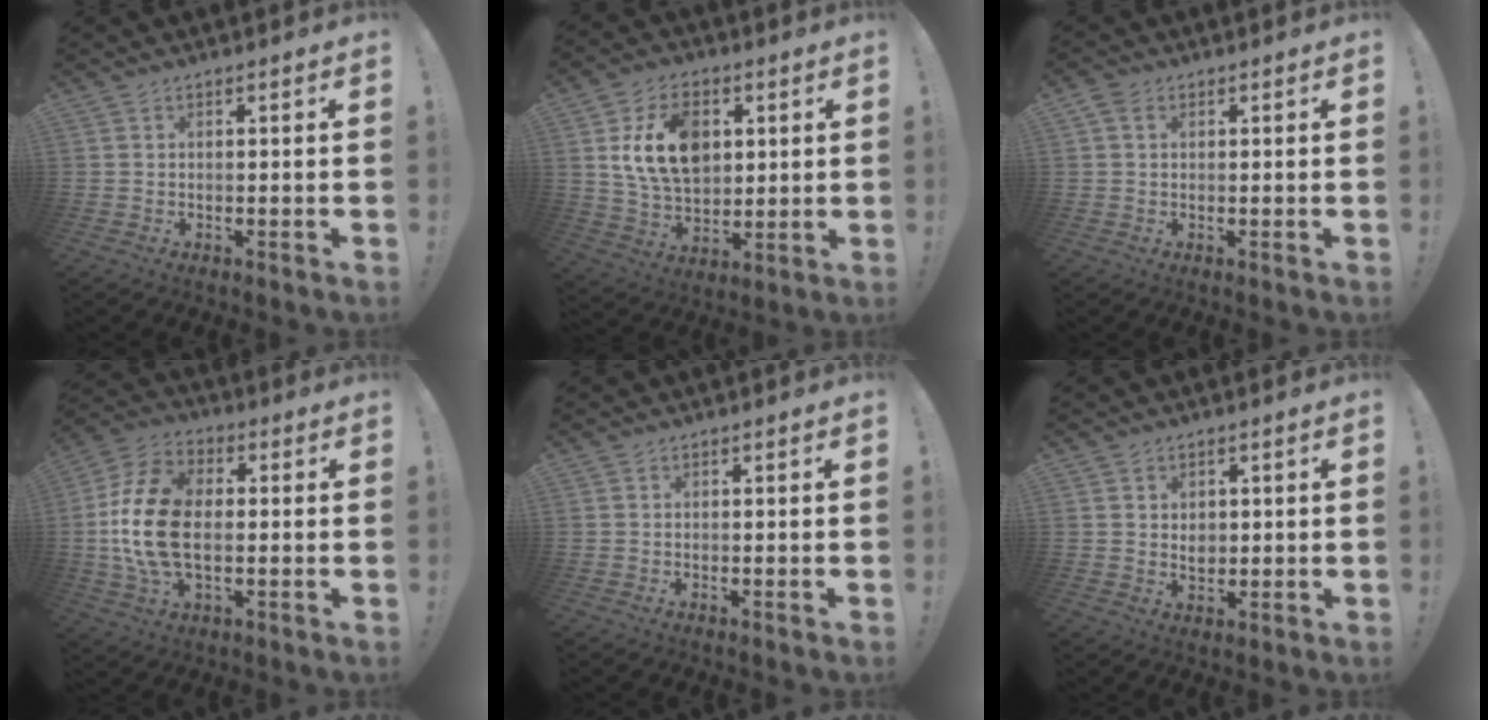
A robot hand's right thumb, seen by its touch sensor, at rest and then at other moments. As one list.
[{"total": 16.2, "force": [4.2, 11.5, 10.7], "torque": [-0.180, -0.010, 0.081]}, {"total": 2.6, "force": [1.1, 2.0, 1.2], "torque": [-0.022, 0.001, 0.021]}, {"total": 17.8, "force": [-0.8, 11.4, 13.6], "torque": [-0.257, 0.003, -0.012]}, {"total": 0.0}, {"total": 3.4, "force": [0.8, 3.2, 1.1], "torque": [-0.004, -0.001, 0.010]}]